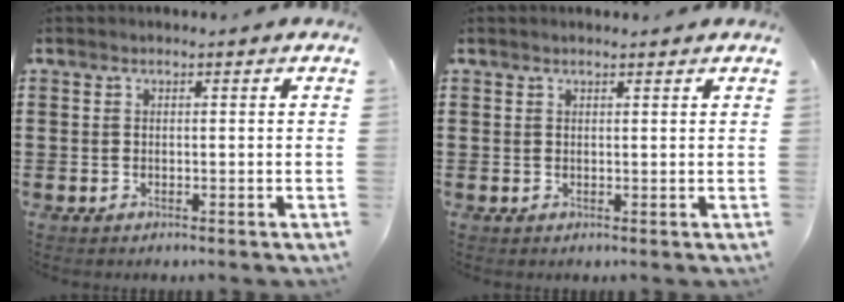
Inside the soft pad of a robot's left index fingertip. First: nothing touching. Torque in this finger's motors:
{"motor_torque": [2.13, -0.01, -0.20, 0.00]}